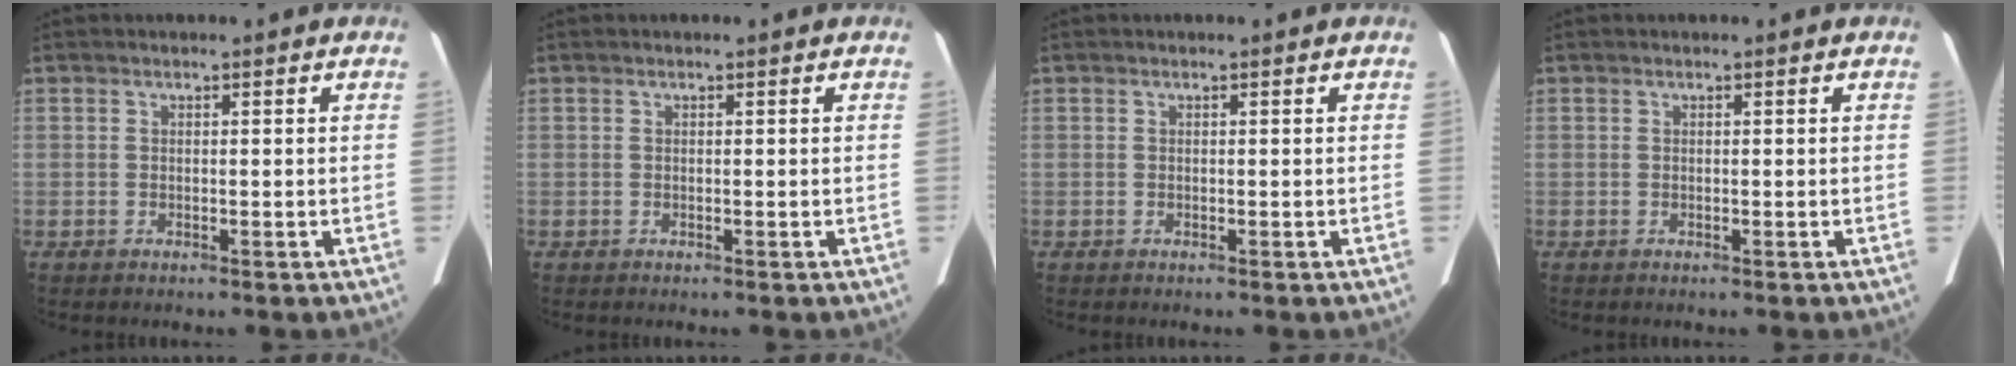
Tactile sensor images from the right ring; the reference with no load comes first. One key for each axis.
{"total": 0.0}
{"total": 0.0}
{"total": 0.0}